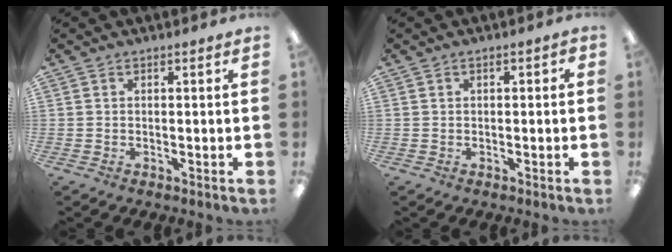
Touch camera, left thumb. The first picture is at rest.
{"total": 1.5, "force": [0.0, 0.8, 1.3], "torque": [-0.022, 0.005, 0.000]}